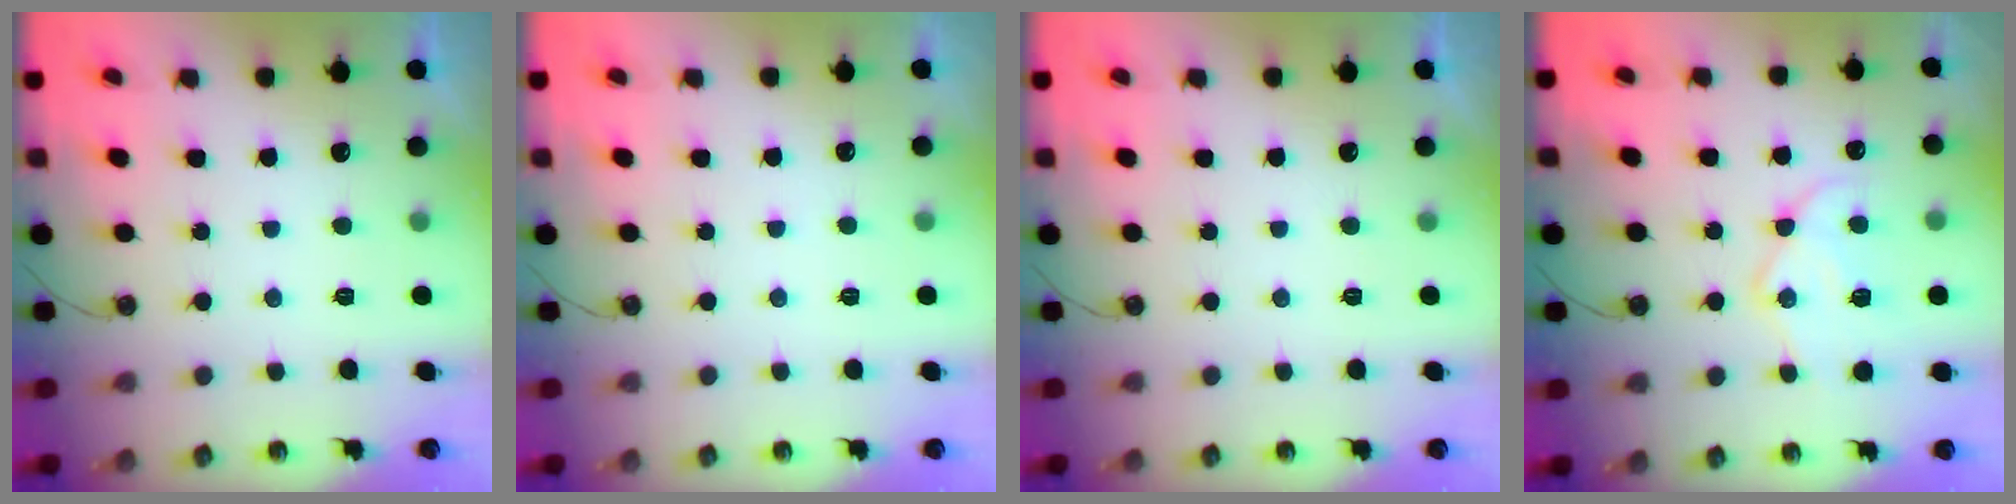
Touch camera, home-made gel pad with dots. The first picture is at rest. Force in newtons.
{"total": 2.0, "press": 2.0, "slide": 0.4}
{"total": 0.0}
{"total": 13.8, "press": 13.7, "slide": 1.0}